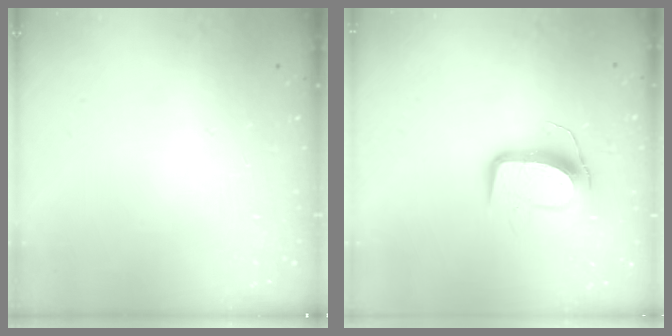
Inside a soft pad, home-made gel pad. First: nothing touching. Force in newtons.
{"total": 11.0, "press": 10.9, "slide": 0.7}